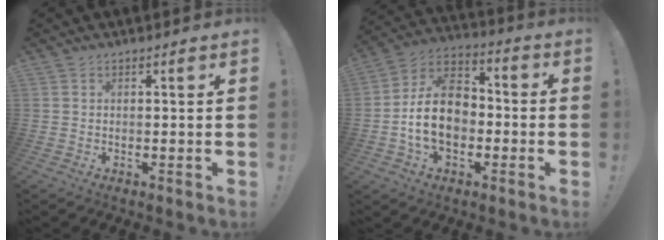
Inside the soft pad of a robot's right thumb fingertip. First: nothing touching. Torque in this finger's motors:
{"motor_torque": [2.38, 2.00, 1.85, -0.67, 0.13]}